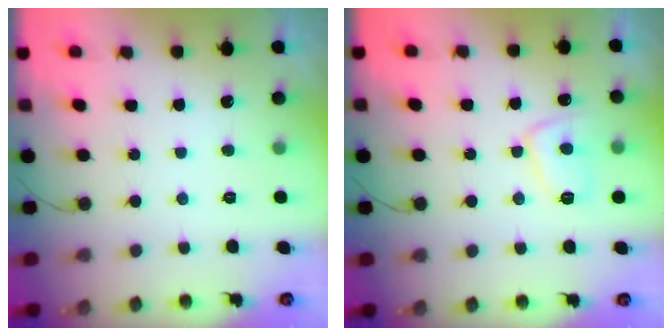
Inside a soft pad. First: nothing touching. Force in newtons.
{"total": 8.2, "press": 8.2, "slide": 0.8}